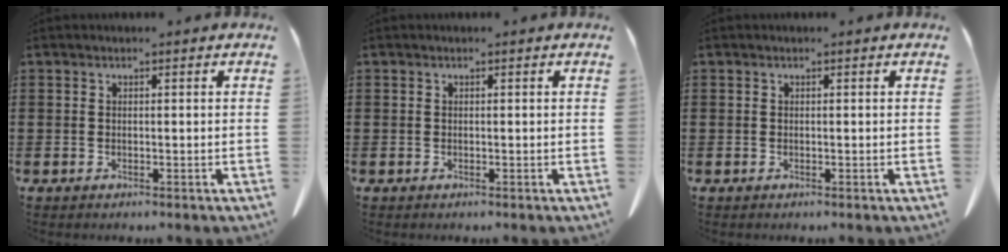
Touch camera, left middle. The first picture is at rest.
{"total": 0.0}
{"total": 0.0}